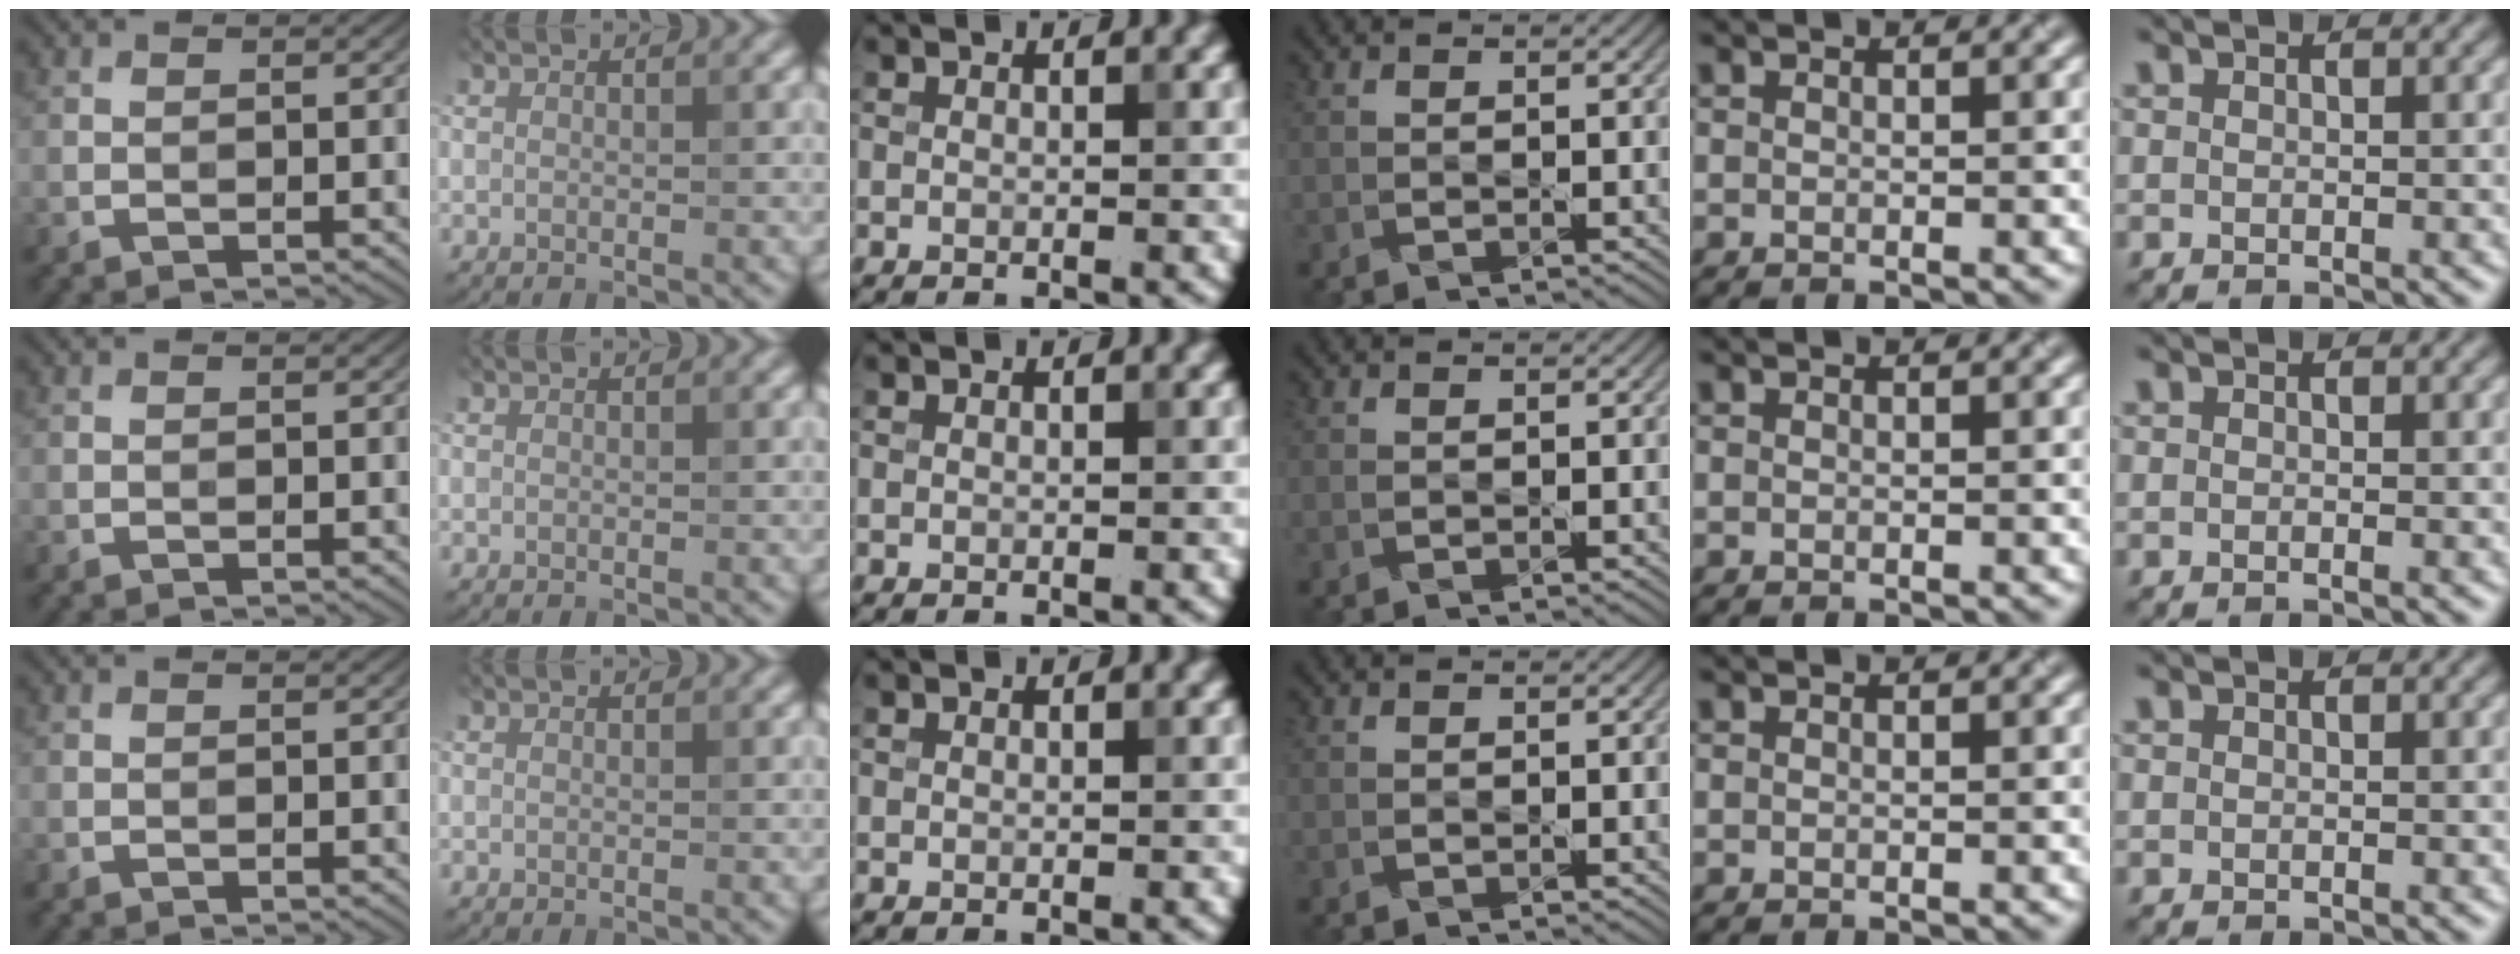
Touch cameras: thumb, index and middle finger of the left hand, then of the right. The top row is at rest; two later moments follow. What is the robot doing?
{"motion": "pour", "object": "bucket"}